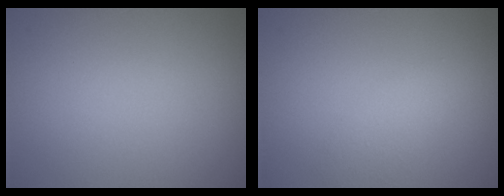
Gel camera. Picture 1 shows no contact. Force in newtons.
{"total": 2.0, "press": 2.0, "slide": 0.1}